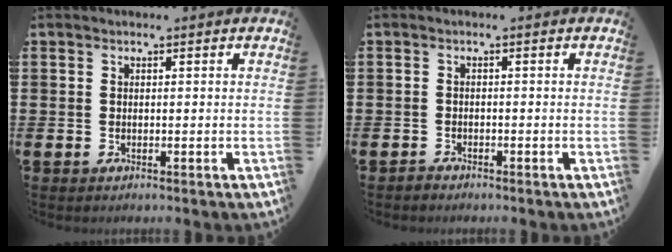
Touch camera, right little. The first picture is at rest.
{"total": 0.8, "force": [-0.7, 0.2, 0.0], "torque": [-0.001, 0.000, -0.016]}